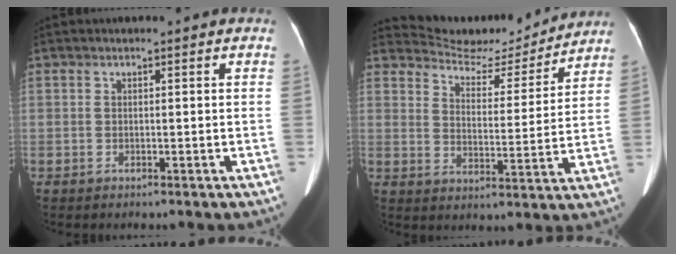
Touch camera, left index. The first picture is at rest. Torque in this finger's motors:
{"motor_torque": [-0.04, -0.46, -0.02, -0.04]}